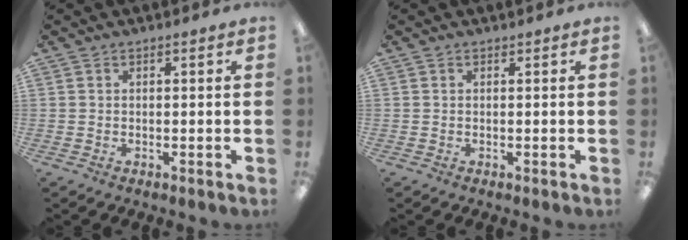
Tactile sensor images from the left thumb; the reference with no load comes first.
{"total": 0.0}